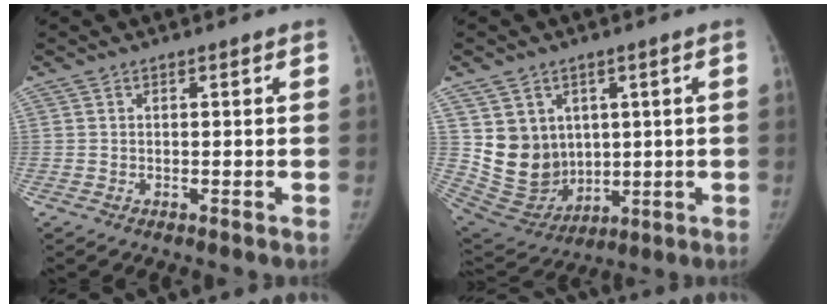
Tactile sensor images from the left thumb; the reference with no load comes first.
{"total": 12.4, "force": [3.2, 10.8, 5.4], "torque": [-0.066, -0.024, 0.094]}